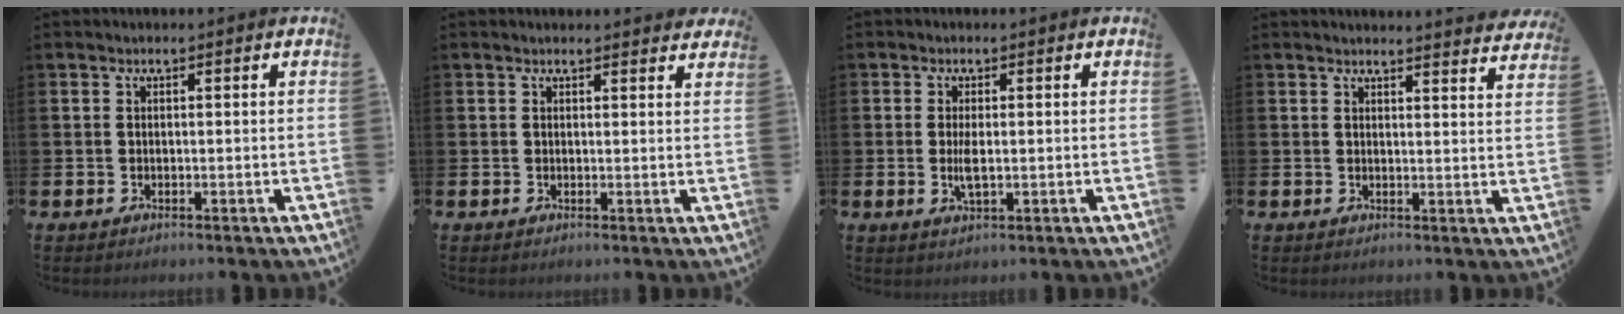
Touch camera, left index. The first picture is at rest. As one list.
[{"total": 1.2, "force": [1.2, 0.2, 0.1], "torque": [0.011, -0.006, 0.019]}, {"total": 2.6, "force": [0.0, 0.8, 2.5], "torque": [-0.042, -0.001, -0.003]}, {"total": 2.9, "force": [2.9, -0.2, 0.0], "torque": [0.009, -0.024, 0.050]}]